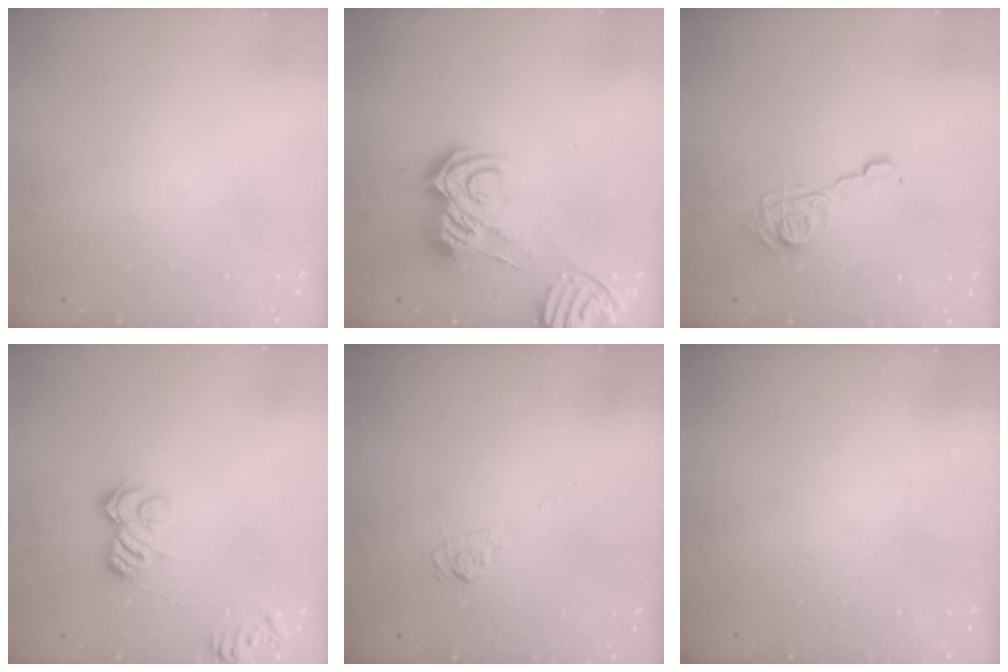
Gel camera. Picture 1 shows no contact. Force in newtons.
{"total": 13.6, "press": 13.6, "slide": 1.5}
{"total": 10.4, "press": 10.4, "slide": 0.4}
{"total": 8.6, "press": 8.6, "slide": 0.0}
{"total": 4.9, "press": 4.7, "slide": 1.6}
{"total": 2.3, "press": 2.2, "slide": 0.7}